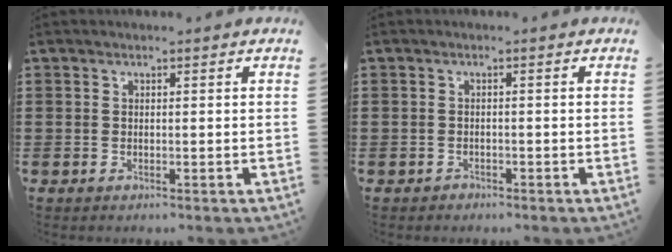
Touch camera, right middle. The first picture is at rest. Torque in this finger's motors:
{"motor_torque": [0.20, -0.29, -0.01, -0.02]}